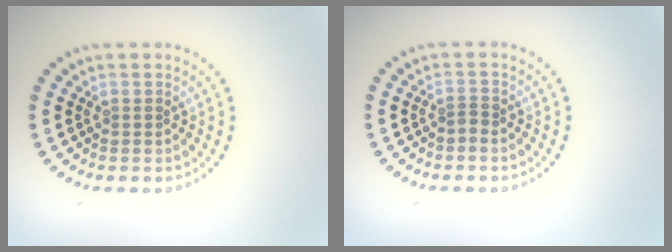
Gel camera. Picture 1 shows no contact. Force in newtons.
{"total": 0.6, "press": 0.4, "slide": 0.5}